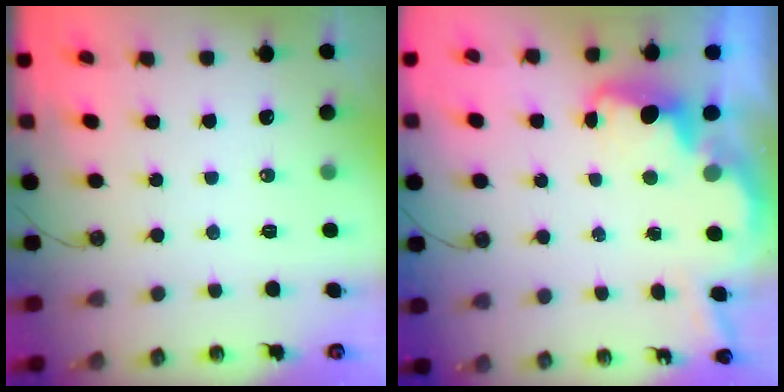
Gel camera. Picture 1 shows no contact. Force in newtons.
{"total": 3.9, "press": 3.8, "slide": 0.7}